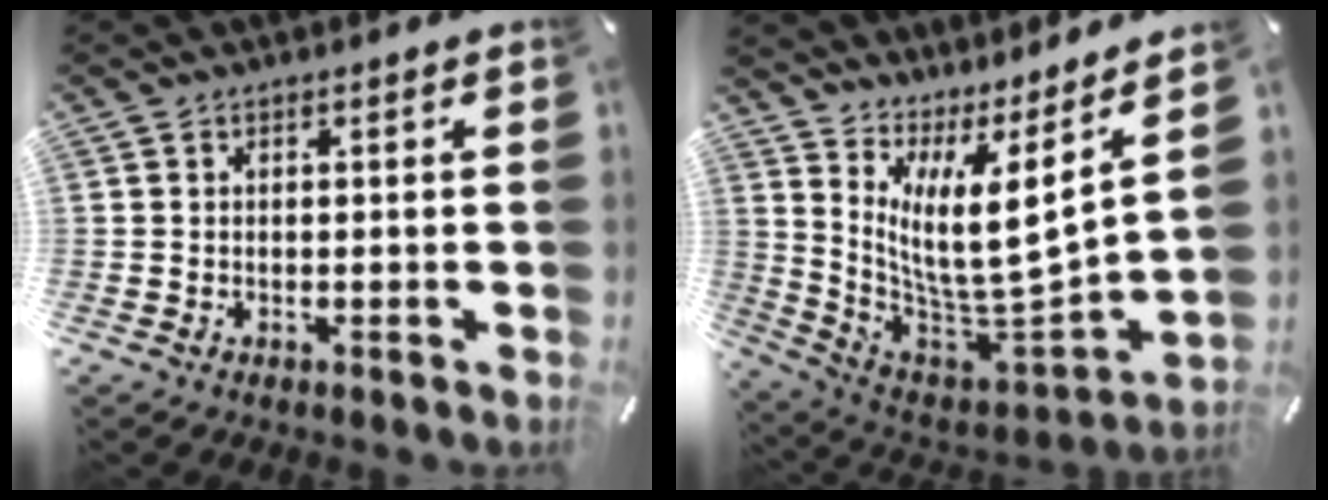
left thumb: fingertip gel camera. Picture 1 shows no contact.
{"total": 10.9, "force": [5.1, 2.3, 9.4], "torque": [-0.191, -0.094, 0.076]}